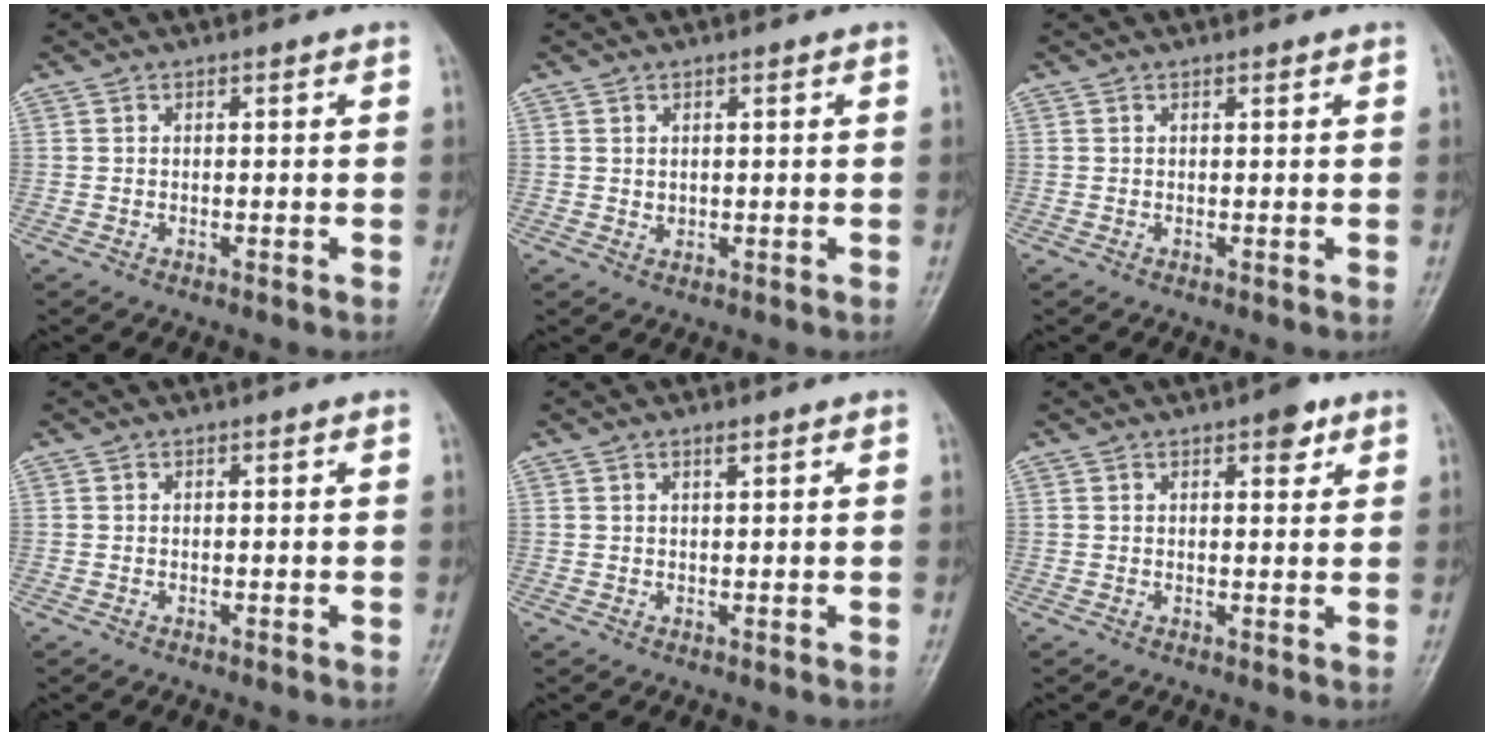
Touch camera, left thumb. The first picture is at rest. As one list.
[{"total": 1.4, "force": [0.7, 0.8, 0.8], "torque": [-0.009, -0.006, 0.015]}, {"total": 0.7, "force": [0.5, 0.2, 0.4], "torque": [-0.007, -0.002, 0.006]}, {"total": 0.0}, {"total": 1.3, "force": [0.9, 0.3, 0.9], "torque": [-0.013, -0.004, 0.016]}, {"total": 4.0, "force": [2.3, 1.7, 2.8], "torque": [-0.025, -0.009, 0.029]}]